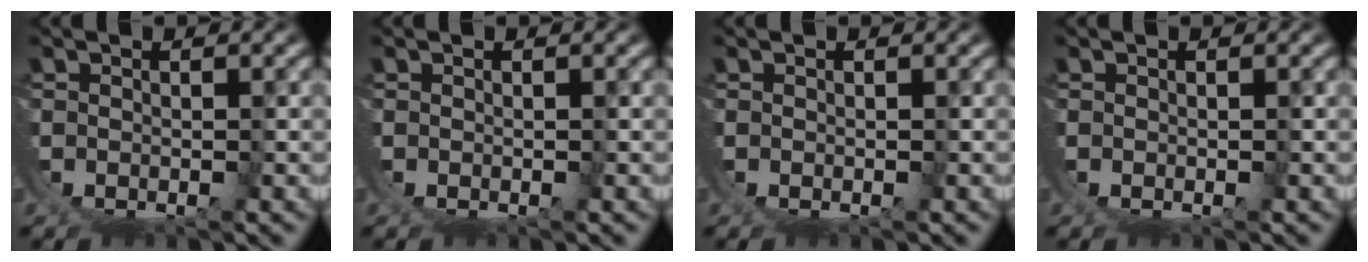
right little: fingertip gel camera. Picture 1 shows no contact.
{"total": 0.0}
{"total": 0.0}
{"total": 0.0}